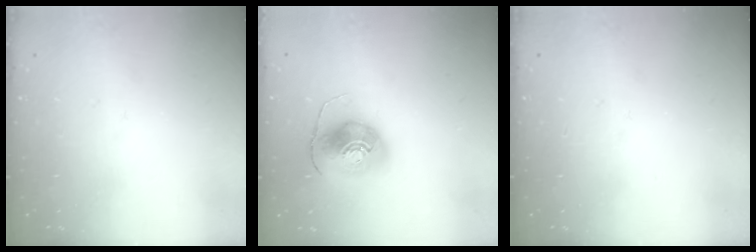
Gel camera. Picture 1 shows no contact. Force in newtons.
{"total": 10.0, "press": 9.9, "slide": 1.4}
{"total": 0.0}